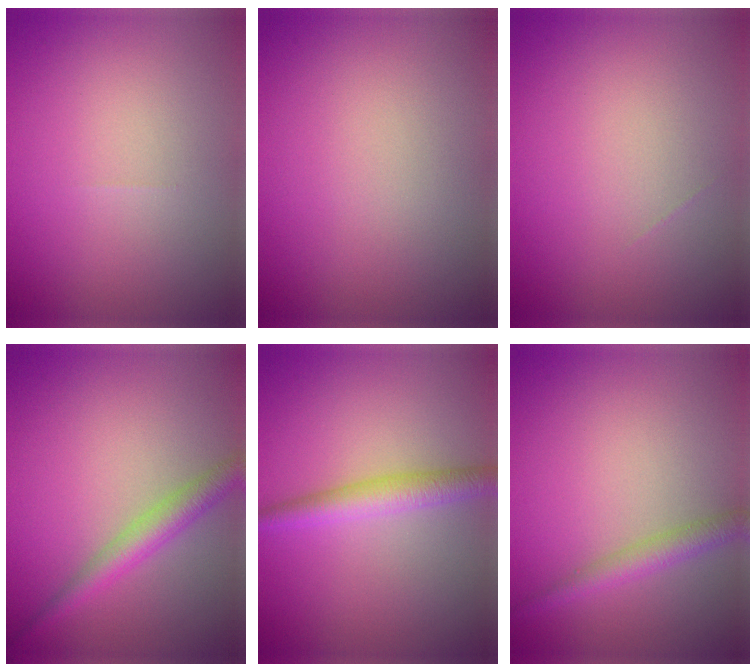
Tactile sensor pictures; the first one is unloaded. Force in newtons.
{"total": 0.0}
{"total": 0.0}
{"total": 2.9, "press": 2.9, "slide": 0.1}
{"total": 2.9, "press": 2.9, "slide": 0.0}
{"total": 2.2, "press": 2.2, "slide": 0.1}